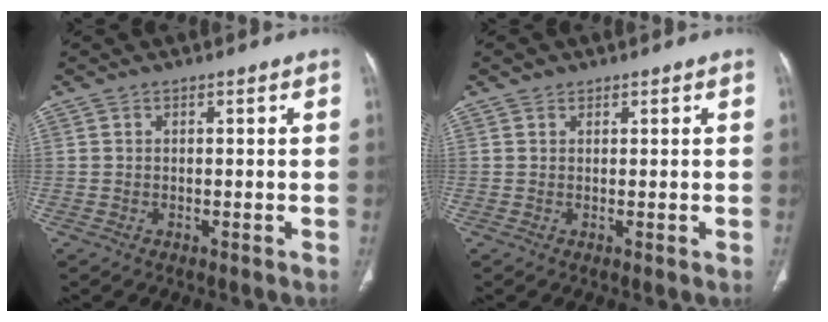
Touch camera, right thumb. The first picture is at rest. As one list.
[{"total": 1.1, "force": [0.8, 0.8, 0.2], "torque": [0.003, -0.005, 0.010]}]